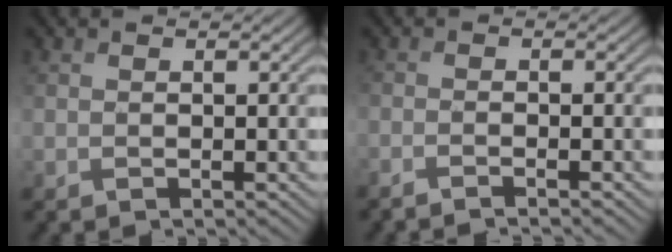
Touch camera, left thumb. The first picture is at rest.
{"total": 2.1, "force": [-1.7, 0.2, 1.3], "torque": [-0.019, -0.002, -0.041]}